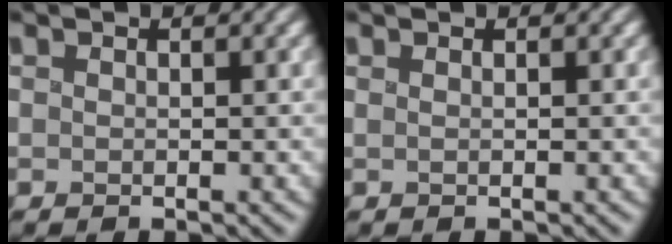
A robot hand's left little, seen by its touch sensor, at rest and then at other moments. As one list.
[{"total": 0.0}]